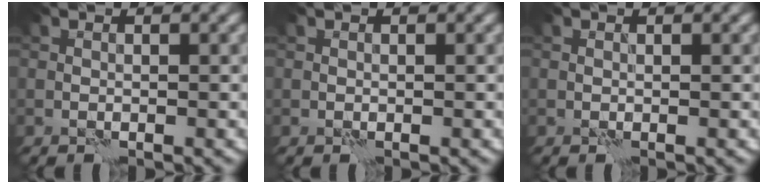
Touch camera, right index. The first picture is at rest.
{"total": 0.0}
{"total": 0.0}